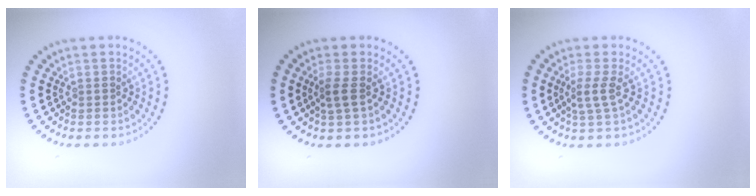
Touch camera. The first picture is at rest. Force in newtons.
{"total": 1.6, "press": 1.3, "slide": 0.9}
{"total": 2.1, "press": 1.6, "slide": 1.4}